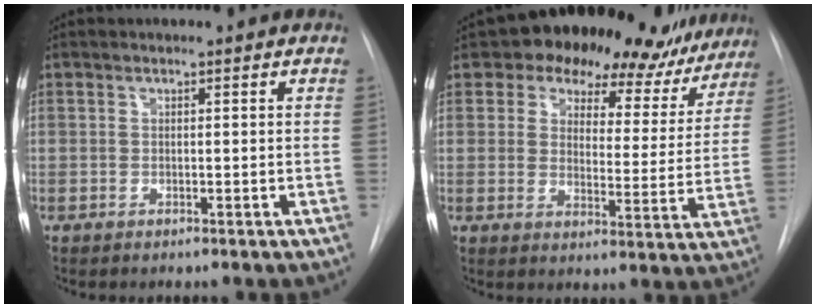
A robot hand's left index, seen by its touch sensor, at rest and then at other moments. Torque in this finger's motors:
{"motor_torque": [0.93, -1.21, 1.05, 0.21]}